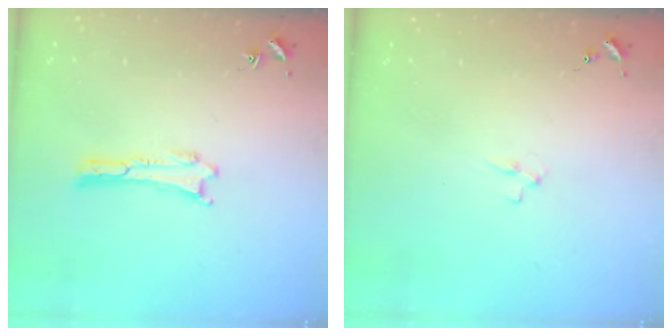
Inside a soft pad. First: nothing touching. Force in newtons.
{"total": 1.8, "press": 1.8, "slide": 0.3}